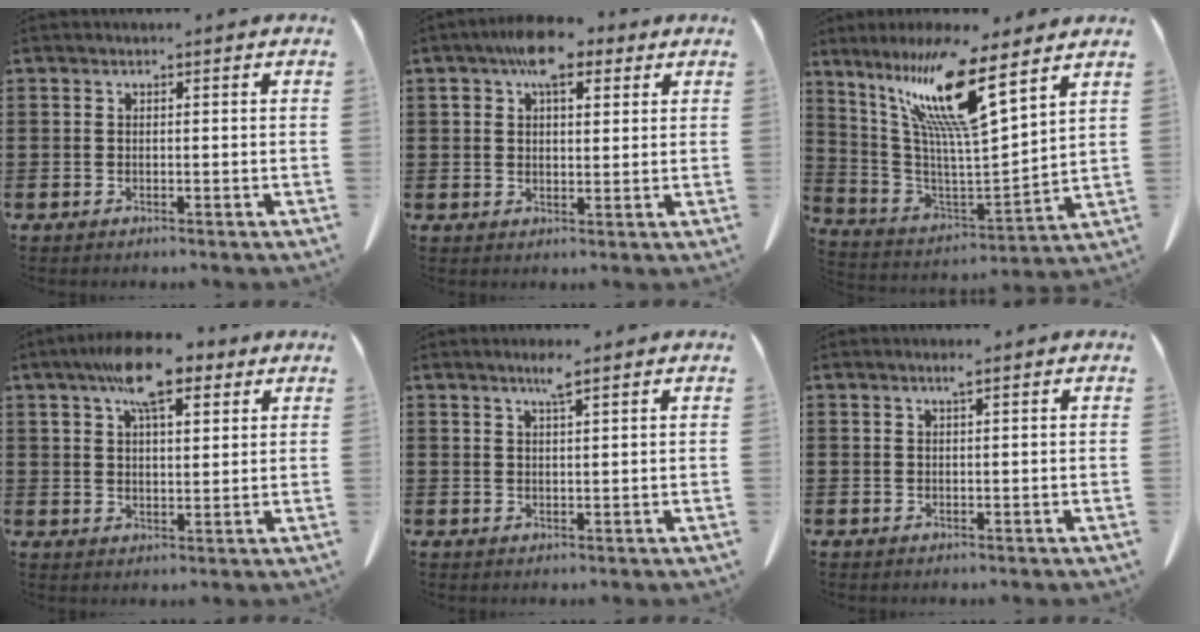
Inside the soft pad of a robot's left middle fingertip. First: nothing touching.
{"total": 7.4, "force": [4.4, 3.5, 4.8], "torque": [-0.084, 0.004, 0.074]}
{"total": 13.9, "force": [9.6, 1.1, 10.1], "torque": [-0.231, -0.036, 0.154]}
{"total": 10.3, "force": [6.6, 3.6, 7.1], "torque": [-0.128, -0.011, 0.114]}
{"total": 2.7, "force": [2.0, 0.0, 1.8], "torque": [-0.031, -0.003, 0.033]}
{"total": 1.0, "force": [0.6, 0.0, 0.7], "torque": [-0.015, -0.001, 0.011]}